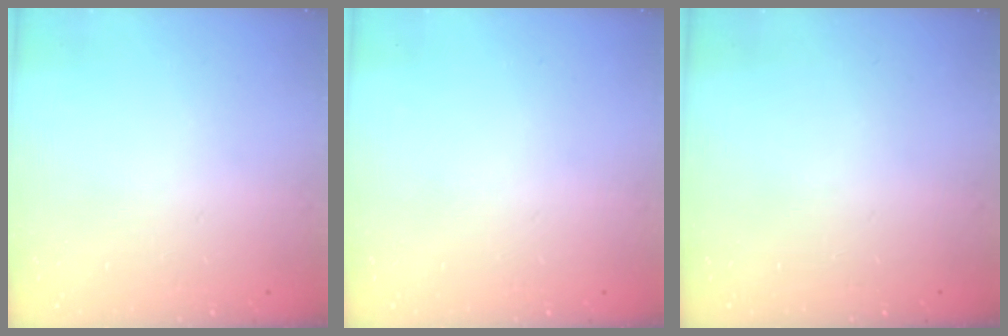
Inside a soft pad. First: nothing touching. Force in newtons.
{"total": 0.0}
{"total": 0.0}